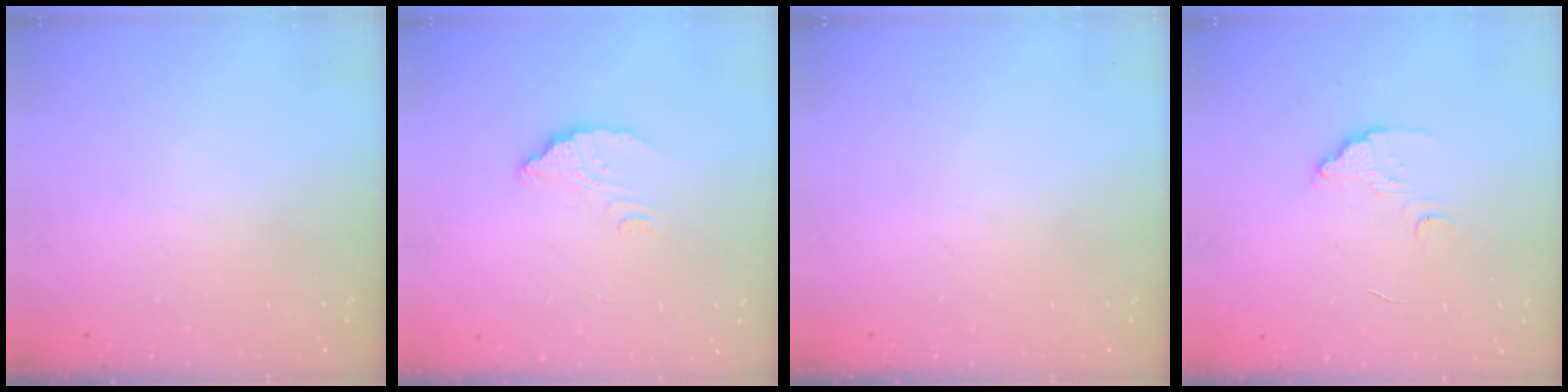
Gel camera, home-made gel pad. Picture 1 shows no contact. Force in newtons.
{"total": 4.3, "press": 4.3, "slide": 0.1}
{"total": 0.0}
{"total": 3.3, "press": 3.3, "slide": 0.2}